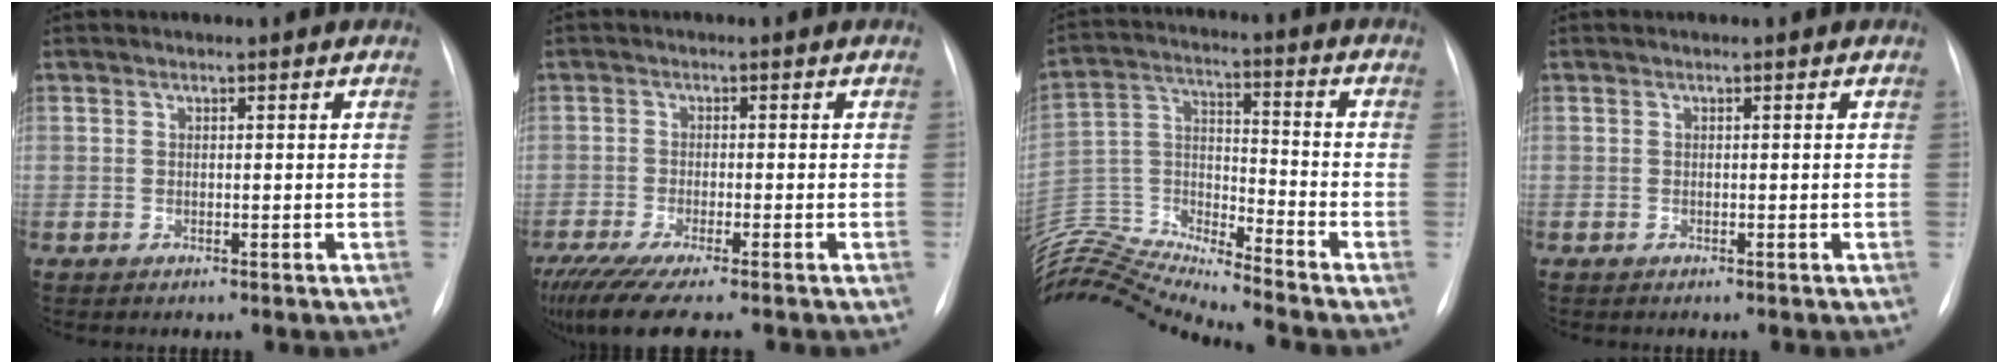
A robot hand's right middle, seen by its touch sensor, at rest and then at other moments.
{"total": 10.2, "force": [-8.0, 0.9, 6.2], "torque": [-0.100, -0.023, -0.134]}
{"total": 18.6, "force": [-18.0, -1.0, 4.7], "torque": [-0.099, 0.026, -0.324]}
{"total": 0.0}